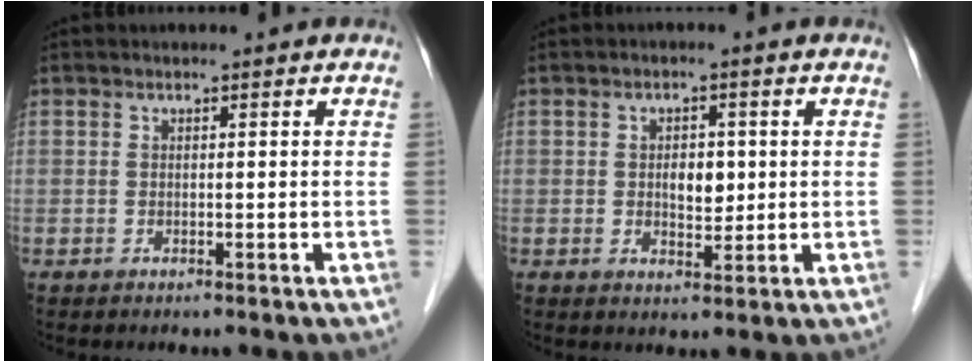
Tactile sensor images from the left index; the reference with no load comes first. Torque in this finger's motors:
{"motor_torque": [0.23, 0.13, 0.06, 0.02]}